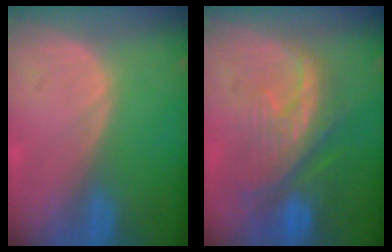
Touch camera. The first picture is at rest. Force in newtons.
{"total": 10.1, "press": 8.9, "slide": 4.7}